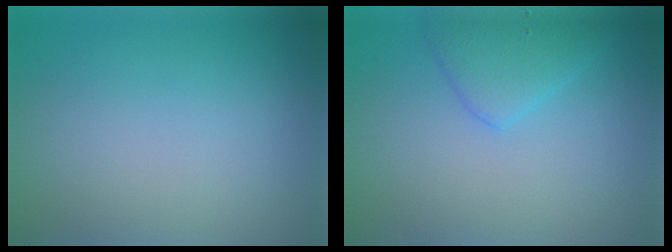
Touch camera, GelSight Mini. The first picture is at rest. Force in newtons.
{"total": 2.8, "press": 2.8, "slide": 0.2}